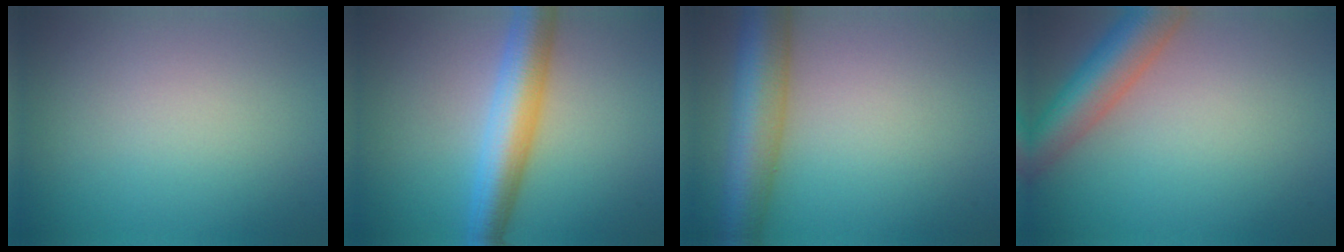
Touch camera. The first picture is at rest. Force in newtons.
{"total": 6.0, "press": 6.0, "slide": 0.3}
{"total": 7.4, "press": 7.4, "slide": 0.4}
{"total": 6.0, "press": 6.0, "slide": 0.4}